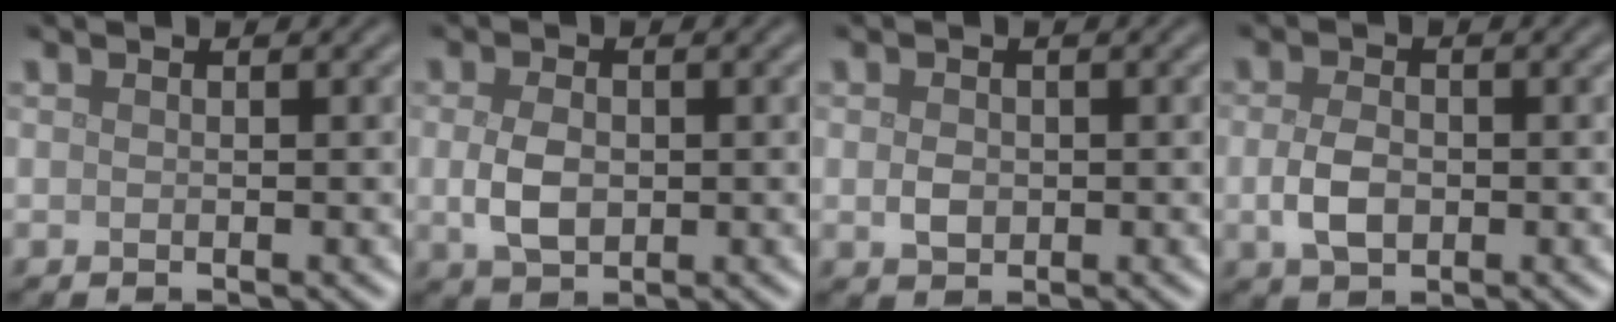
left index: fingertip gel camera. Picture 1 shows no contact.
{"total": 3.2, "force": [-0.1, 2.2, 2.3], "torque": [-0.052, -0.002, -0.002]}
{"total": 1.7, "force": [-0.1, 1.4, 1.1], "torque": [-0.022, -0.002, -0.002]}
{"total": 3.0, "force": [-0.5, 2.0, 2.2], "torque": [-0.047, -0.003, -0.009]}